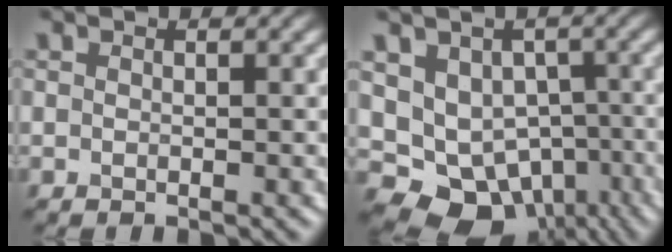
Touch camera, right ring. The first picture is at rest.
{"total": 9.7, "force": [-3.2, 7.7, 4.9], "torque": [-0.067, -0.014, -0.039]}